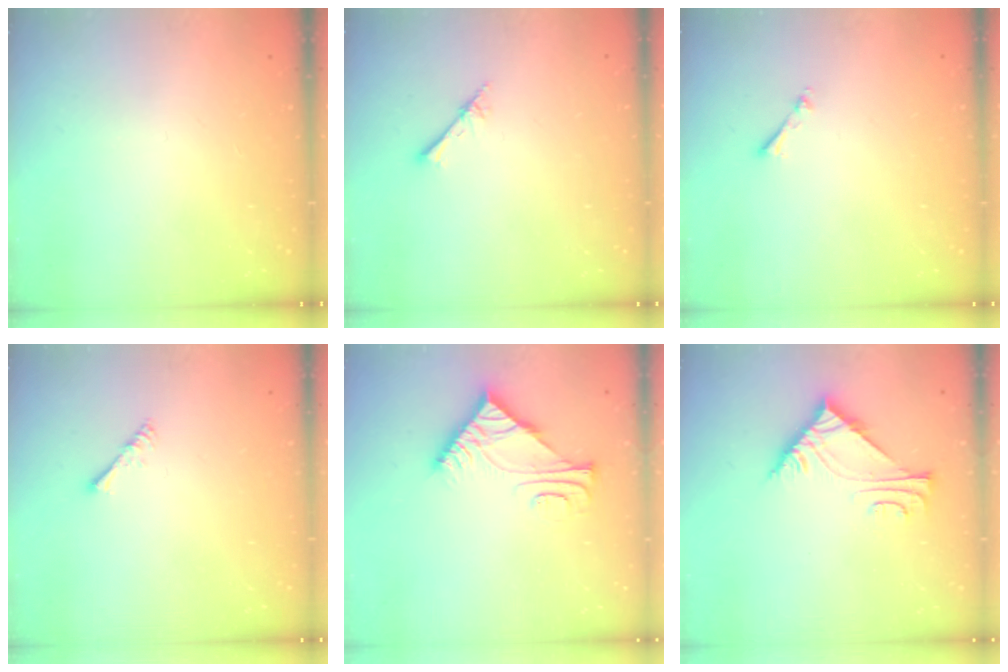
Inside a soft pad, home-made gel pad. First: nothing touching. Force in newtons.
{"total": 2.6, "press": 2.6, "slide": 0.3}
{"total": 0.6, "press": 0.6, "slide": 0.2}
{"total": 2.2, "press": 2.1, "slide": 0.5}
{"total": 6.8, "press": 6.8, "slide": 0.1}
{"total": 7.0, "press": 7.0, "slide": 0.1}